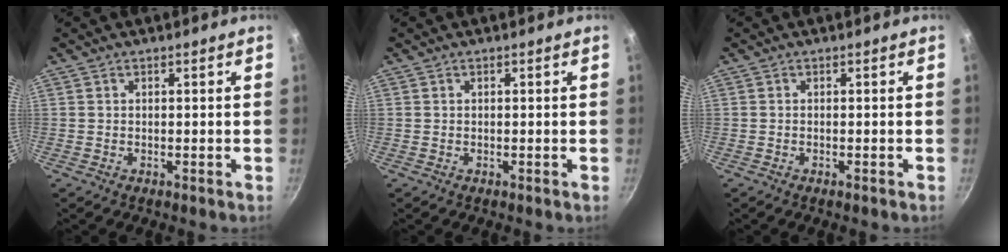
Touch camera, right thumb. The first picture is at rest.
{"total": 0.0}
{"total": 0.5, "force": [-0.4, 0.0, 0.4], "torque": [-0.010, 0.003, -0.008]}